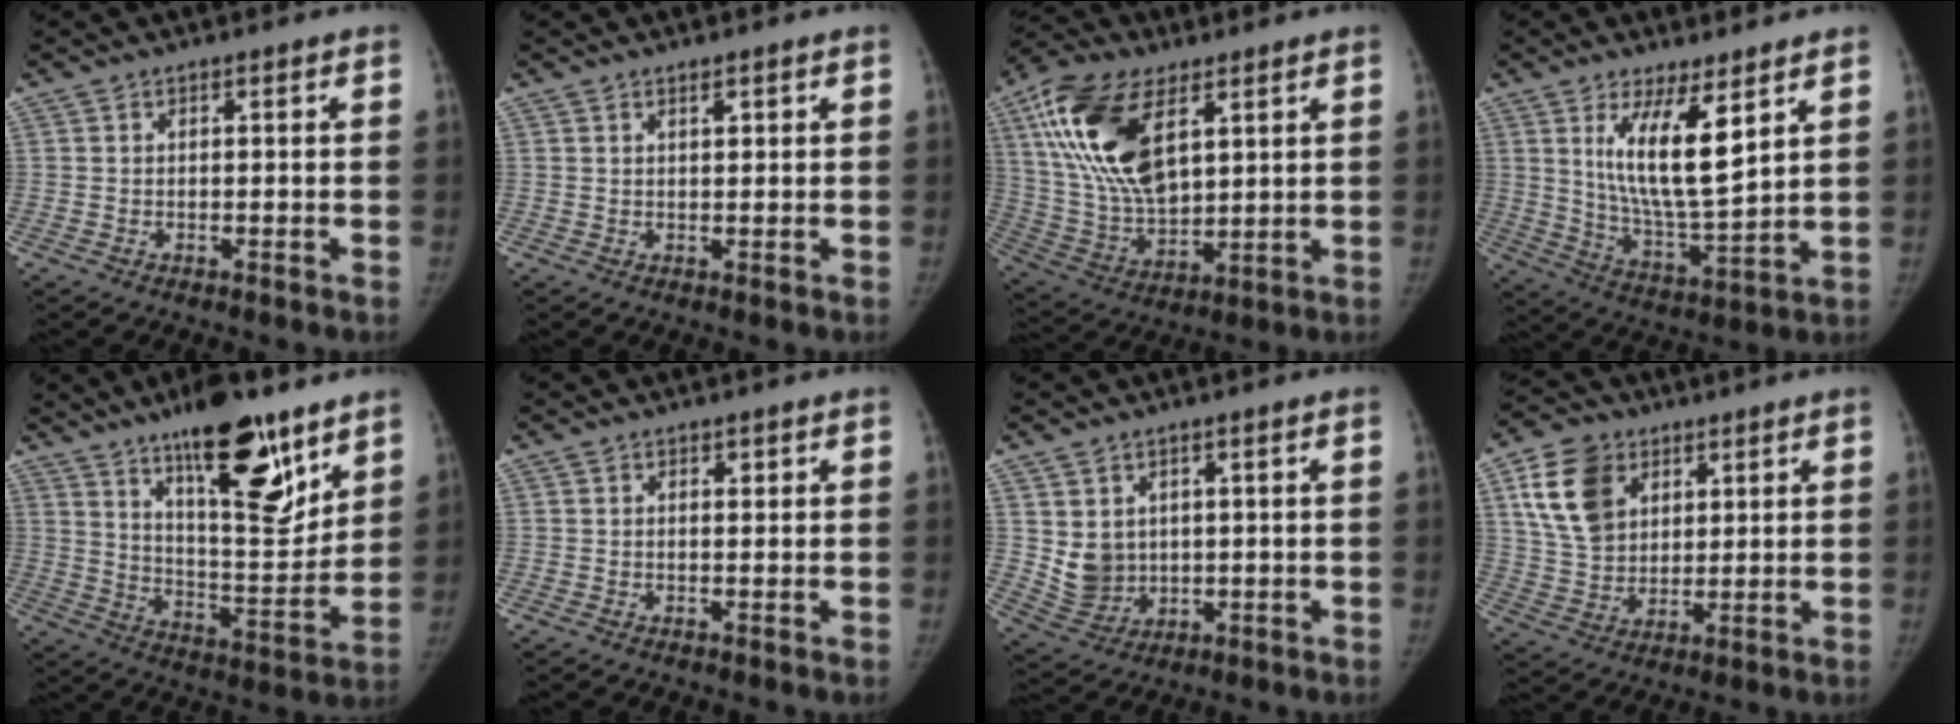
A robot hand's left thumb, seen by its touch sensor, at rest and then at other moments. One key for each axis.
{"total": 1.4, "fx": 0.9, "fy": 0.5, "fz": 0.9, "tx": -0.007, "ty": -0.005, "tz": 0.016}
{"total": 20.7, "fx": 8.4, "fy": 10.7, "fz": 15.6, "tx": -0.294, "ty": -0.024, "tz": 0.162}
{"total": 13.1, "fx": 5.8, "fy": 3.6, "fz": 11.2, "tx": -0.189, "ty": -0.052, "tz": 0.116}
{"total": 21.1, "fx": 13.3, "fy": 6.5, "fz": 15.1, "tx": -0.198, "ty": -0.076, "tz": 0.219}
{"total": 0.9, "fx": 0.5, "fy": 0.5, "fz": 0.6, "tx": -0.002, "ty": -0.002, "tz": 0.007}
{"total": 6.6, "fx": 1.6, "fy": 5.5, "fz": 3.1, "tx": -0.039, "ty": -0.018, "tz": 0.054}
{"total": 13.0, "fx": 5.6, "fy": 9.3, "fz": 7.1, "tx": -0.106, "ty": -0.014, "tz": 0.111}